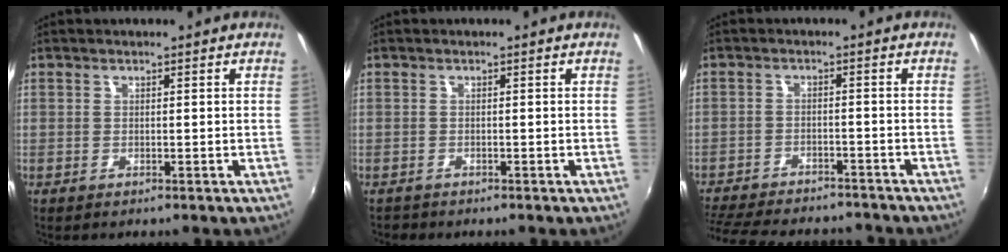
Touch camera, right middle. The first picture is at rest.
{"total": 1.1, "force": [-1.0, 0.5, 0.0], "torque": [-0.005, -0.001, -0.019]}
{"total": 18.0, "force": [-15.4, 5.6, 7.3], "torque": [-0.168, -0.017, -0.223]}